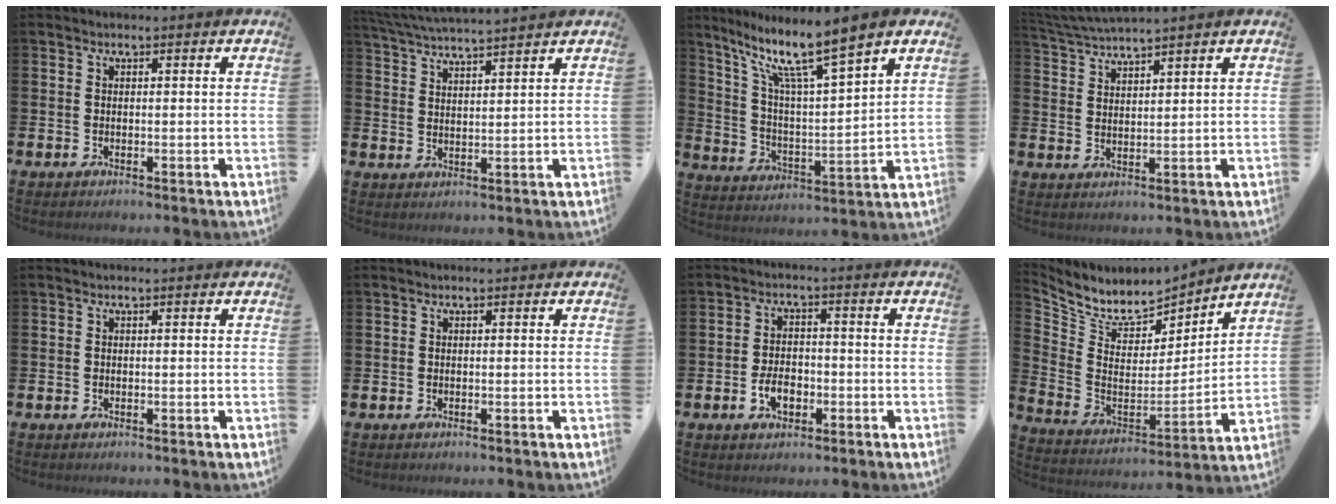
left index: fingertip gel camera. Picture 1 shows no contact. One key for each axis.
{"total": 4.3, "fx": 4.2, "fy": -0.5, "fz": 0.6, "tx": -0.027, "ty": -0.025, "tz": 0.074}
{"total": 10.1, "fx": 7.9, "fy": 1.3, "fz": 6.2, "tx": -0.151, "ty": -0.047, "tz": 0.127}
{"total": 3.8, "fx": 3.8, "fy": -0.6, "fz": 0.4, "tx": -0.019, "ty": -0.020, "tz": 0.066}
{"total": 0.0}
{"total": 0.0}
{"total": 3.7, "fx": -1.3, "fy": 2.4, "fz": 2.5, "tx": -0.033, "ty": -0.002, "tz": -0.028}
{"total": 7.2, "fx": 6.6, "fy": 2.7, "fz": 1.3, "tx": -0.068, "ty": -0.055, "tz": 0.115}